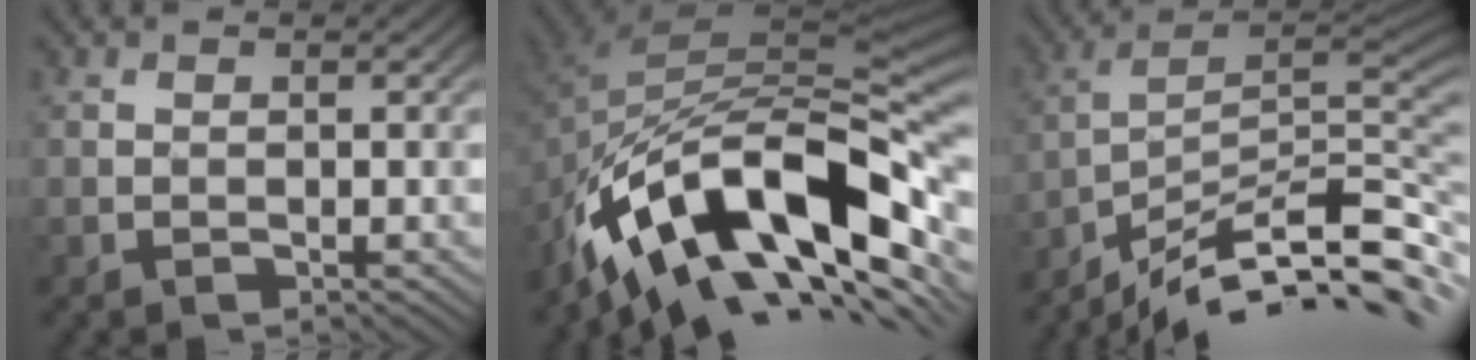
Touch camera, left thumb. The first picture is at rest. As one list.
[{"total": 16.1, "force": [-6.7, 7.7, 12.4], "torque": [-0.218, -0.009, -0.121]}, {"total": 12.9, "force": [-8.9, 2.5, 8.9], "torque": [-0.156, 0.008, -0.146]}]